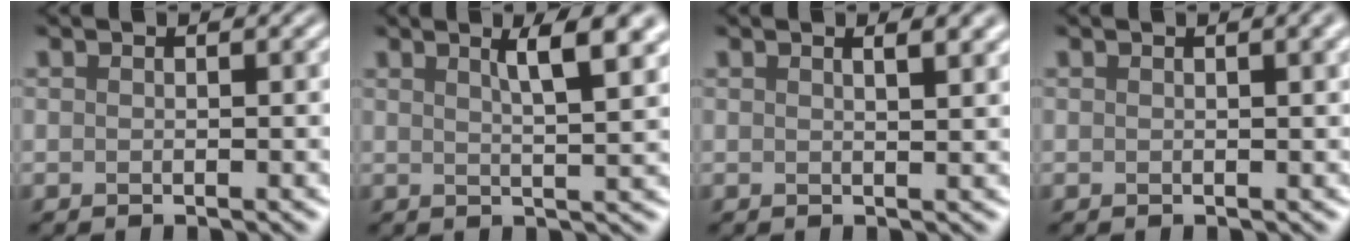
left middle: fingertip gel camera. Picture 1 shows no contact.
{"total": 5.1, "force": [2.5, 1.3, 4.2], "torque": [-0.039, 0.010, 0.026]}
{"total": 3.9, "force": [2.1, 1.7, 2.8], "torque": [-0.007, 0.014, -0.002]}
{"total": 3.0, "force": [1.3, 1.2, 2.4], "torque": [-0.015, 0.002, 0.002]}